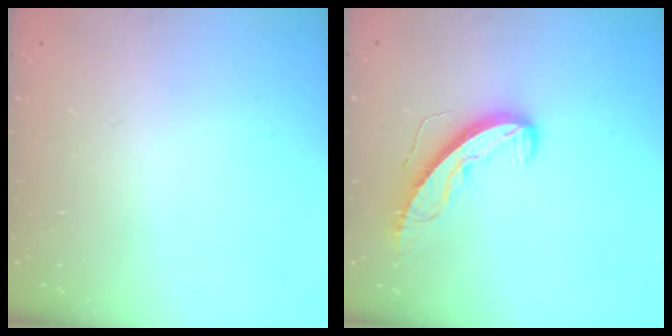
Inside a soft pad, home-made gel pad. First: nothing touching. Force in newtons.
{"total": 8.8, "press": 8.8, "slide": 0.3}